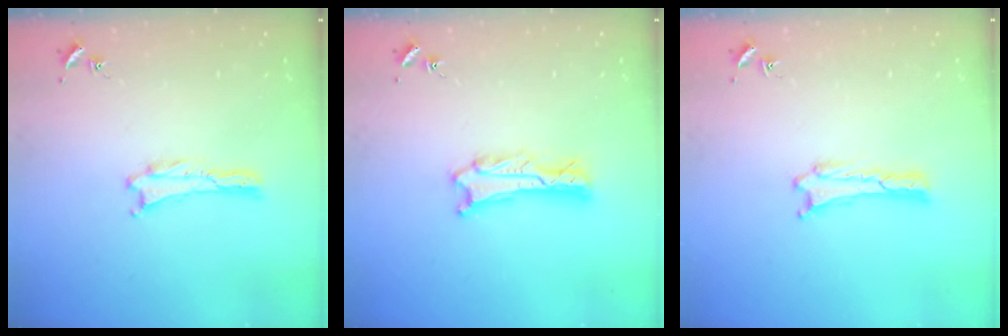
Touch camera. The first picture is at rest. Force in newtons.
{"total": 1.8, "press": 1.8, "slide": 0.2}
{"total": 0.0}